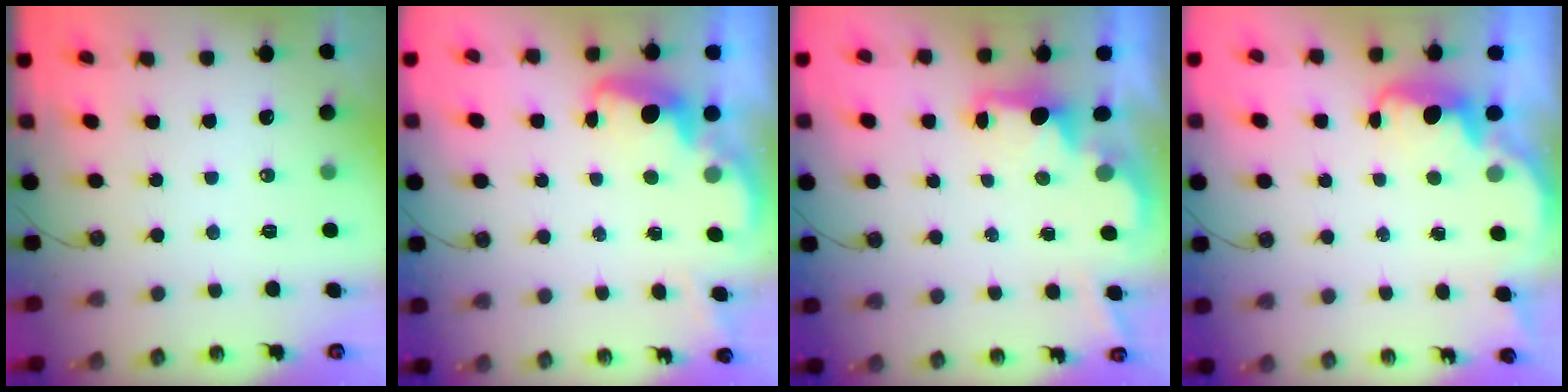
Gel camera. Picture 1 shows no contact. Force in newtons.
{"total": 2.8, "press": 2.7, "slide": 0.8}
{"total": 1.7, "press": 1.6, "slide": 0.7}
{"total": 3.0, "press": 2.9, "slide": 0.7}